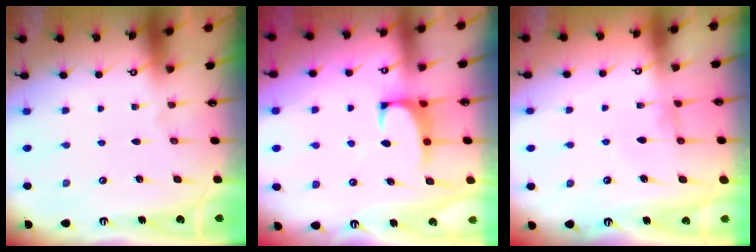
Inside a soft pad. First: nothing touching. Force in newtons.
{"total": 0.9, "press": 0.6, "slide": 0.6}
{"total": 0.8, "press": 0.7, "slide": 0.3}